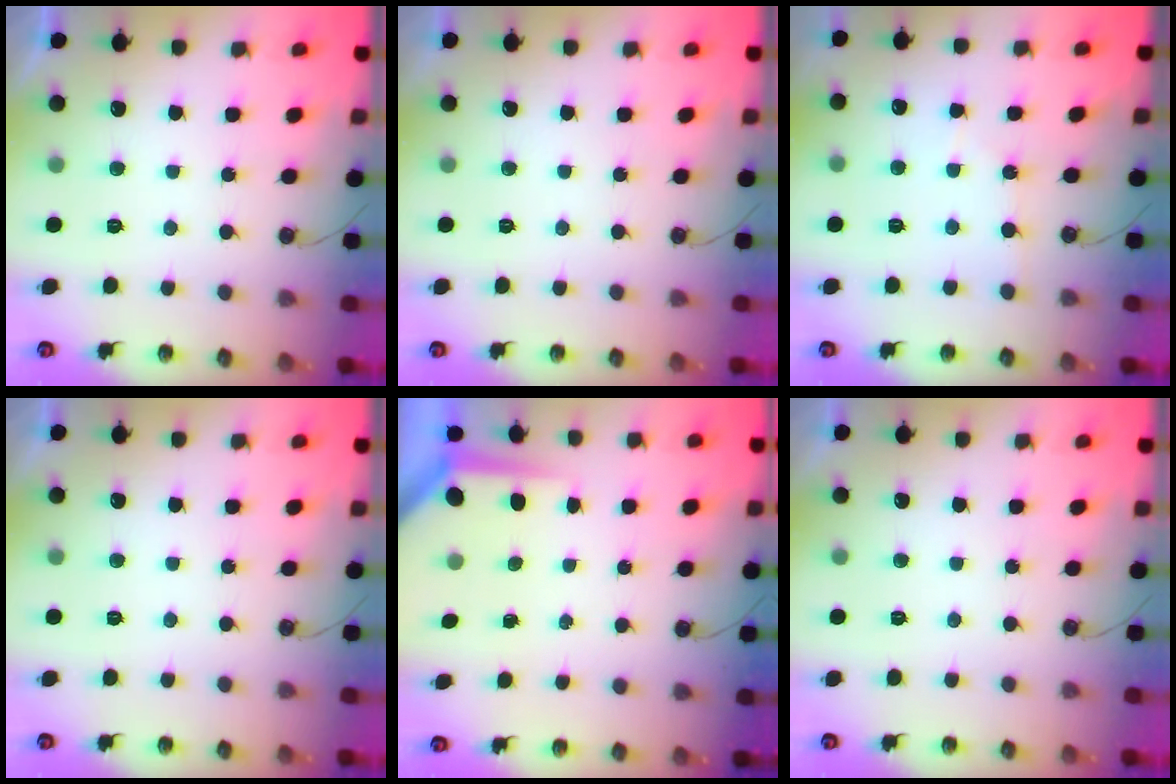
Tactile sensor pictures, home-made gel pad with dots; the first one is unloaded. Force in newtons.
{"total": 0.0}
{"total": 2.8, "press": 2.7, "slide": 0.4}
{"total": 0.0}
{"total": 4.0, "press": 3.9, "slide": 0.3}
{"total": 0.0}